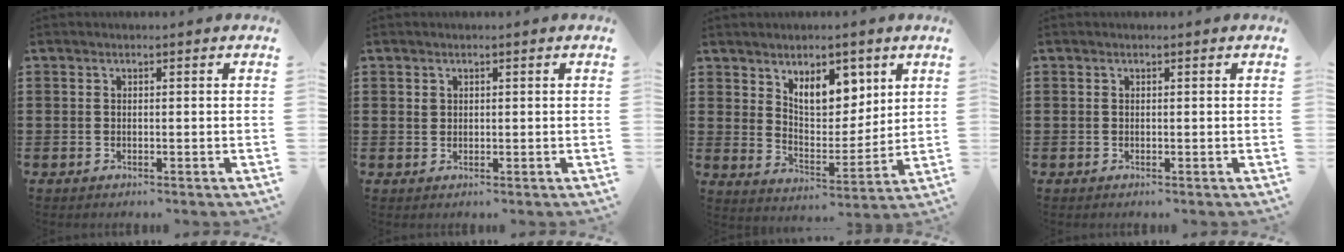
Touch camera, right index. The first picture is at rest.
{"total": 1.1, "force": [0.4, 0.9, 0.4], "torque": [-0.010, 0.003, 0.009]}
{"total": 8.3, "force": [5.2, 4.5, 4.7], "torque": [-0.081, -0.013, 0.089]}
{"total": 0.0}